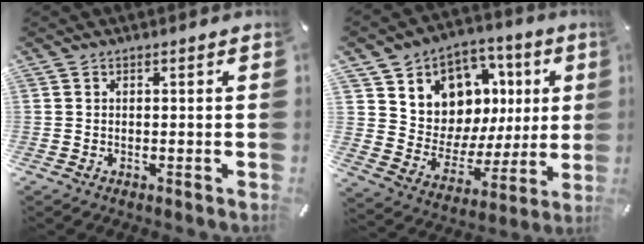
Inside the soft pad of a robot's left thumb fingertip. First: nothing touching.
{"total": 10.1, "force": [4.4, 8.9, 1.9], "torque": [-0.037, -0.059, 0.093]}